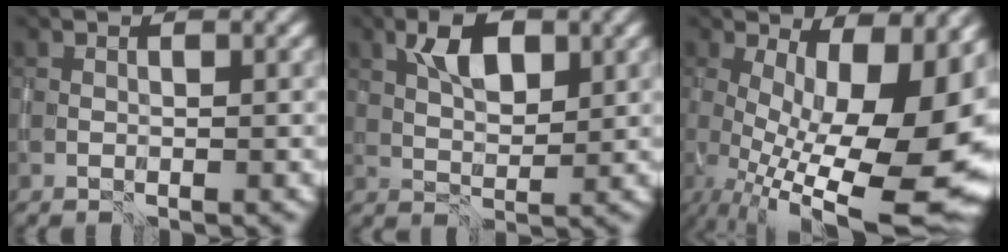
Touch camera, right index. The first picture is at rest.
{"total": 3.9, "force": [1.7, 1.9, 2.9], "torque": [-0.053, 0.005, 0.030]}
{"total": 16.2, "force": [-1.8, 6.4, 14.8], "torque": [-0.184, -0.018, -0.006]}